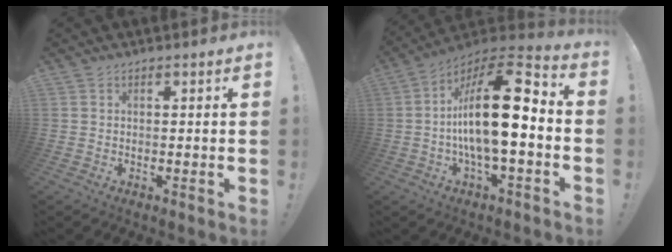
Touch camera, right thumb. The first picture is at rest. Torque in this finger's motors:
{"motor_torque": [2.17, 2.84, 2.06, -0.71, 0.71]}